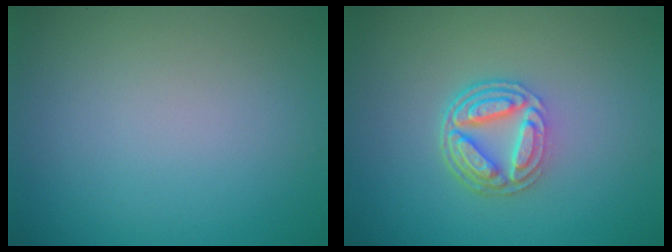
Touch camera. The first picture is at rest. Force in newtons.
{"total": 4.8, "press": 3.4, "slide": 3.4}